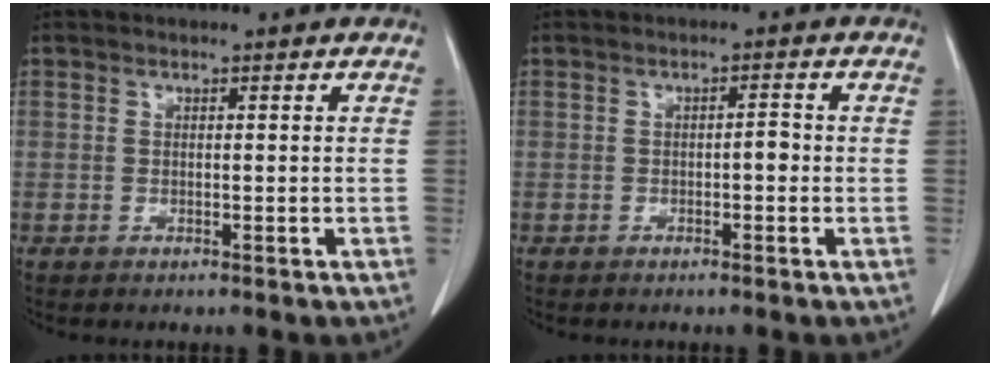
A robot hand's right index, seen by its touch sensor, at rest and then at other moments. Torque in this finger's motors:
{"motor_torque": [0.26, -0.20, 0.01, 0.03]}